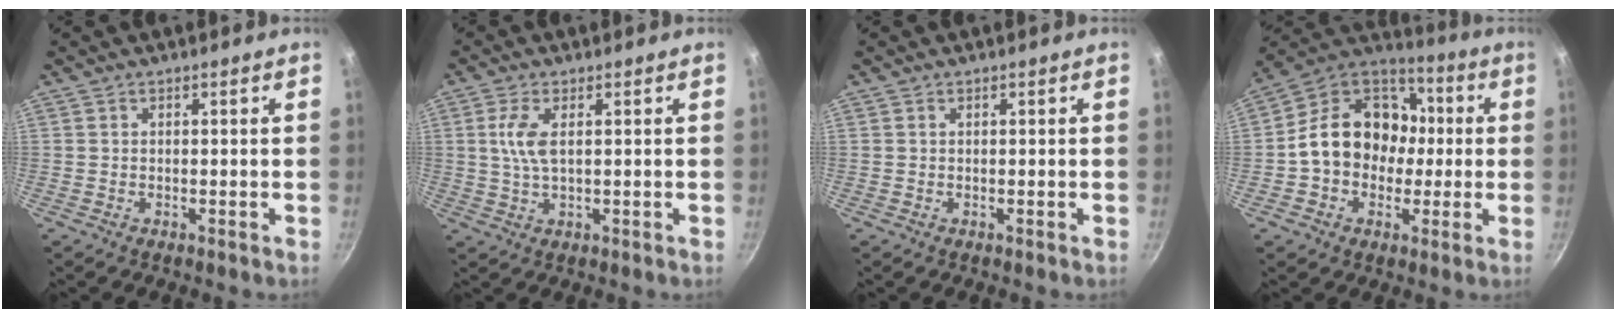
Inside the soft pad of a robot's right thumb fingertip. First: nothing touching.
{"total": 5.2, "force": [1.1, 2.1, 4.6], "torque": [-0.100, 0.001, 0.023]}
{"total": 0.0}
{"total": 17.7, "force": [-0.2, 14.4, 10.2], "torque": [-0.129, 0.046, -0.019]}